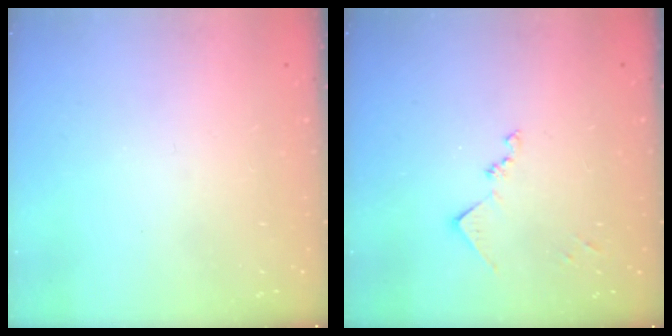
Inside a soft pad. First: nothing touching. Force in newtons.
{"total": 8.9, "press": 8.9, "slide": 0.6}